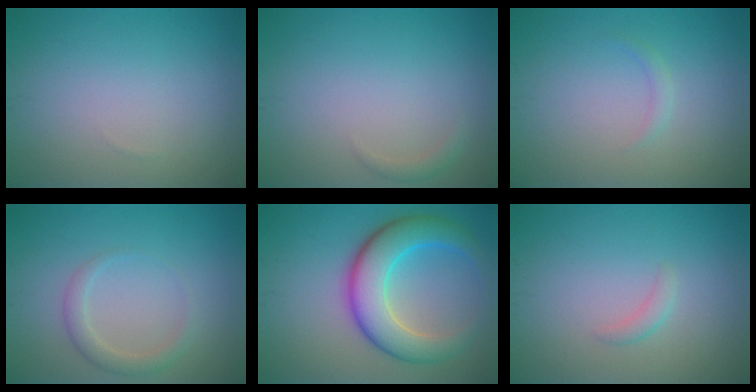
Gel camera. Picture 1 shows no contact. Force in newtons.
{"total": 0.9, "press": 0.9, "slide": 0.1}
{"total": 0.8, "press": 0.8, "slide": 0.0}
{"total": 1.9, "press": 1.9, "slide": 0.2}
{"total": 7.7, "press": 7.7, "slide": 0.3}
{"total": 1.0, "press": 1.0, "slide": 0.0}